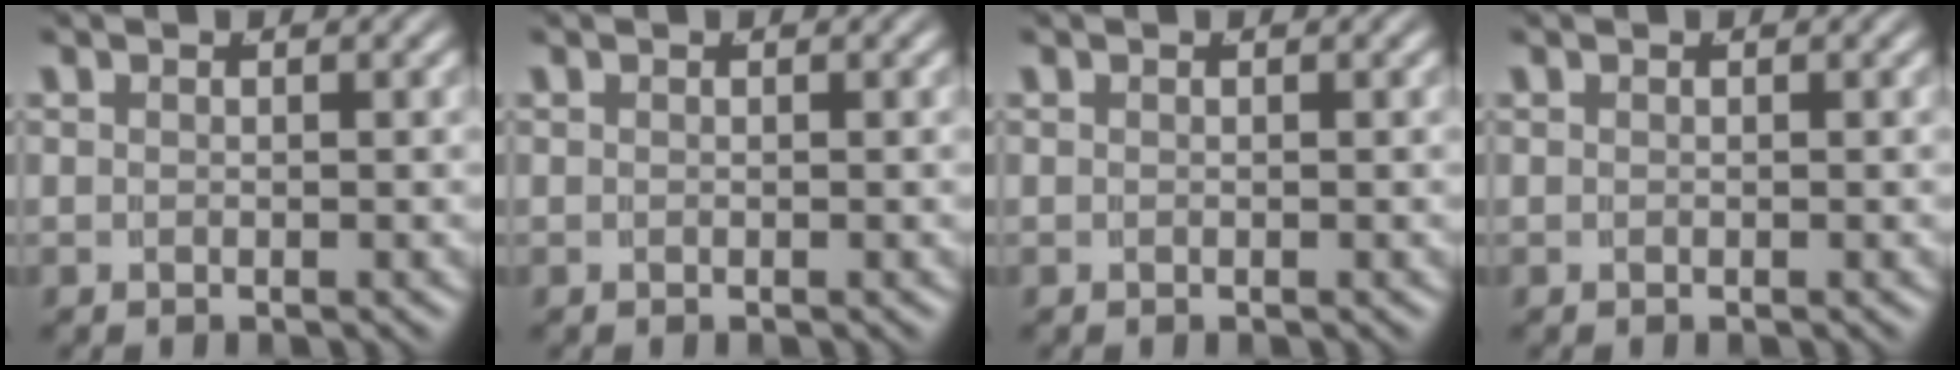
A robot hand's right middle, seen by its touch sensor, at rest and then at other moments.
{"total": 0.0}
{"total": 0.0}
{"total": 0.0}